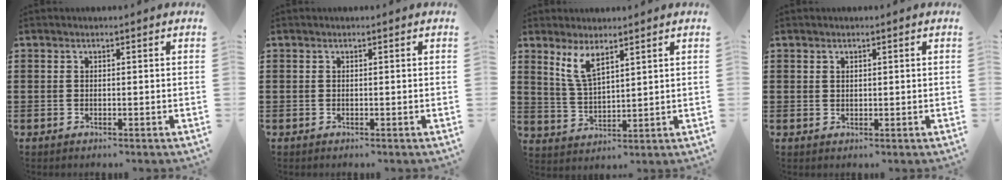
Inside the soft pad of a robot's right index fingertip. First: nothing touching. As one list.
[{"total": 0.0}, {"total": 5.2, "force": [3.2, 1.7, 3.7], "torque": [-0.081, 0.001, 0.058]}, {"total": 0.9, "force": [0.6, 0.6, 0.3], "torque": [-0.006, 0.003, 0.012]}]